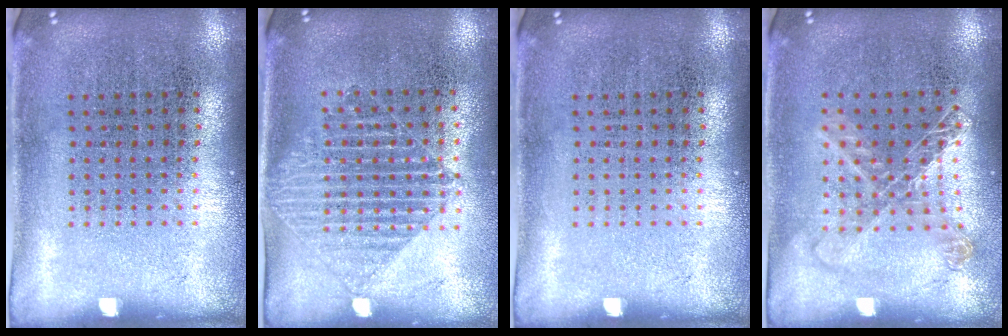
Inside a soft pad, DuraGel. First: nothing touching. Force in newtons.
{"total": 1.4, "press": 1.2, "slide": 0.6}
{"total": 0.0}
{"total": 1.3, "press": 1.2, "slide": 0.5}